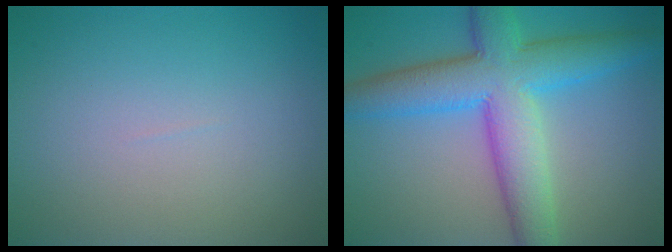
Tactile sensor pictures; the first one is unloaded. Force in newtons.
{"total": 9.2, "press": 9.2, "slide": 0.2}